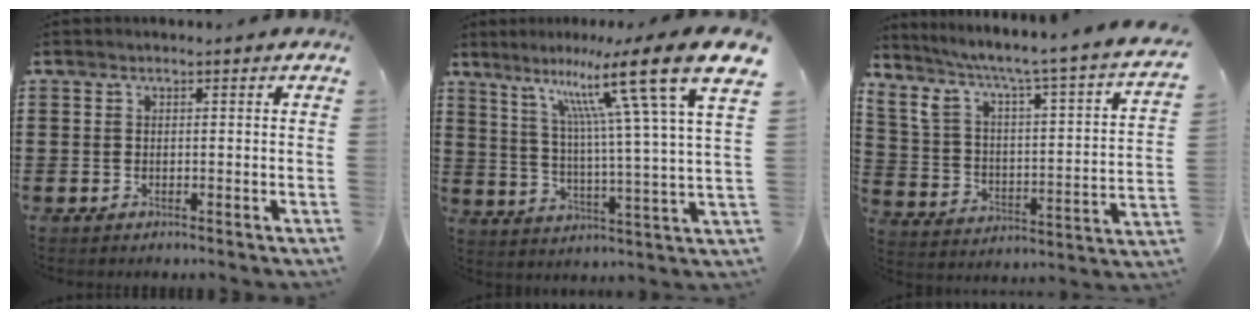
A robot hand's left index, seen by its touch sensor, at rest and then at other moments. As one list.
[{"total": 15.0, "force": [9.7, 1.3, 11.4], "torque": [-0.212, -0.050, 0.150]}, {"total": 3.7, "force": [2.0, 0.8, 3.1], "torque": [-0.071, -0.031, 0.021]}]